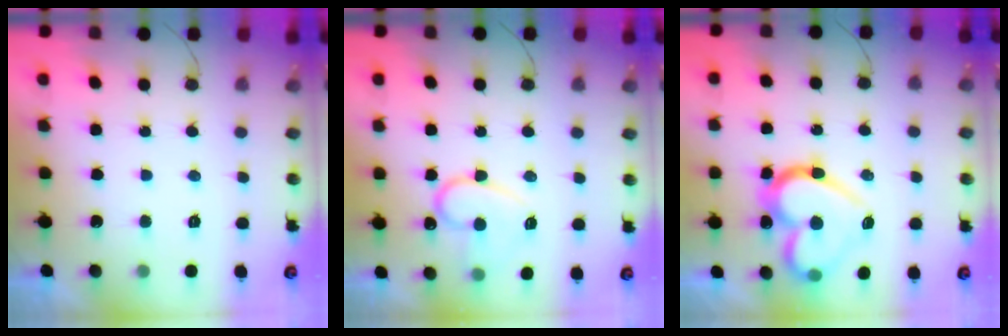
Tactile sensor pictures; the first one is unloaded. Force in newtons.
{"total": 14.7, "press": 14.6, "slide": 1.5}
{"total": 18.5, "press": 18.3, "slide": 2.3}